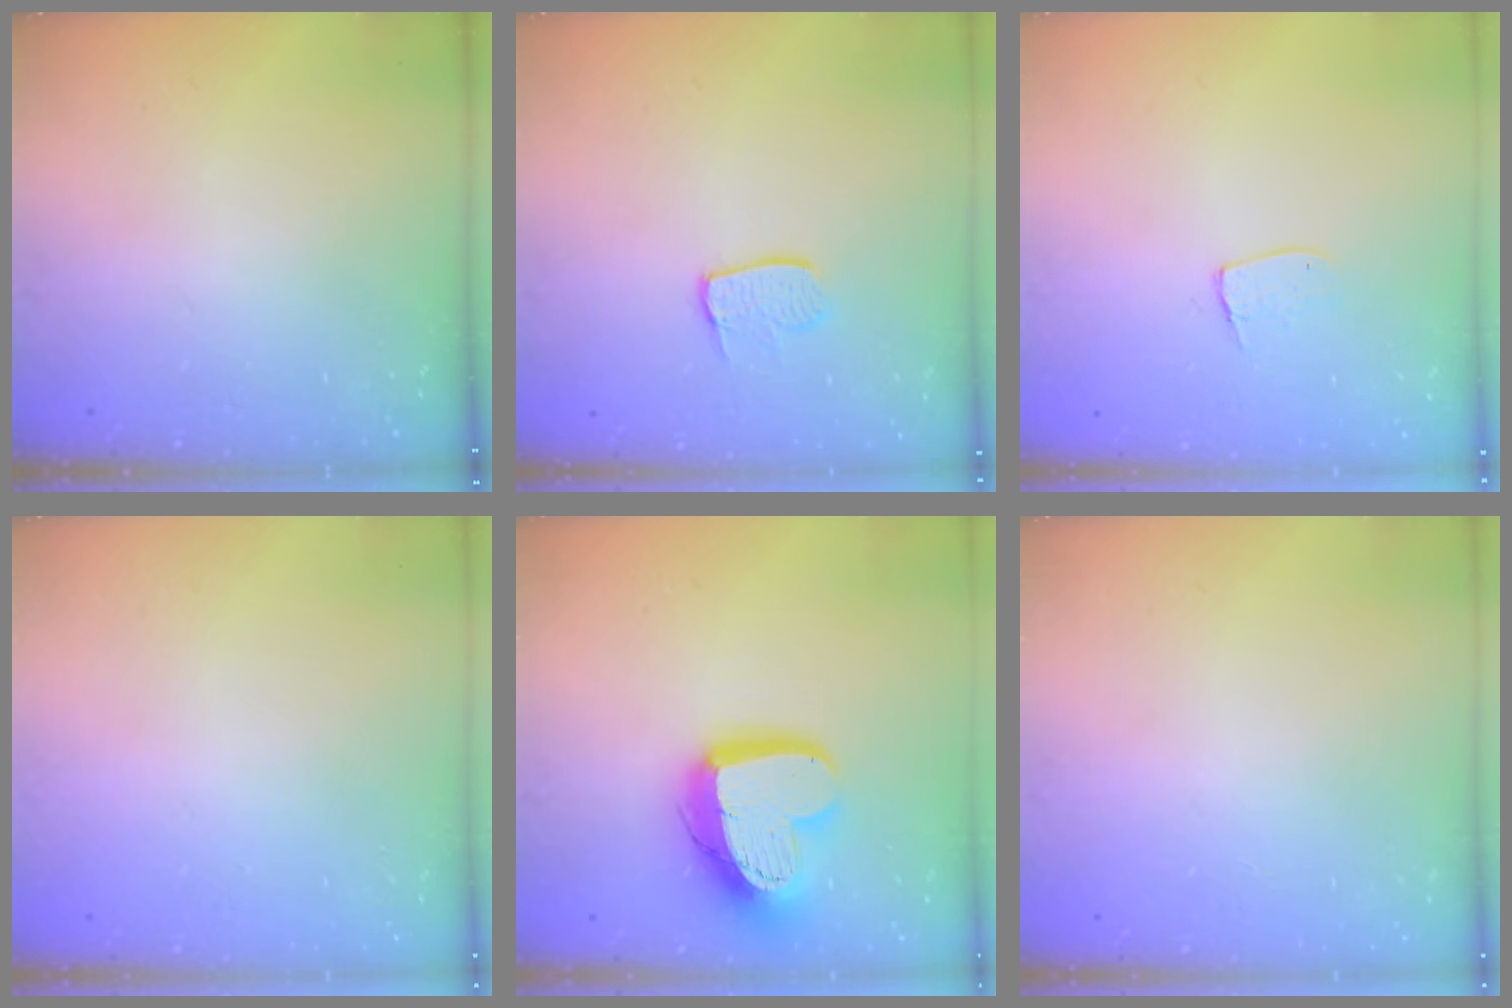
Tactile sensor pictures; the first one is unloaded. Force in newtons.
{"total": 7.0, "press": 7.0, "slide": 0.6}
{"total": 5.2, "press": 5.2, "slide": 0.3}
{"total": 0.0}
{"total": 16.5, "press": 16.5, "slide": 1.4}
{"total": 0.0}